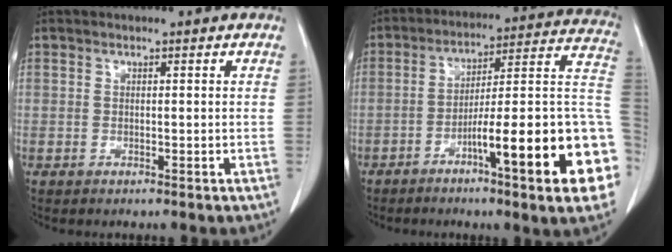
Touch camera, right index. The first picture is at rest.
{"total": 22.0, "force": [-7.7, 1.2, 20.6], "torque": [-0.208, 0.011, -0.112]}